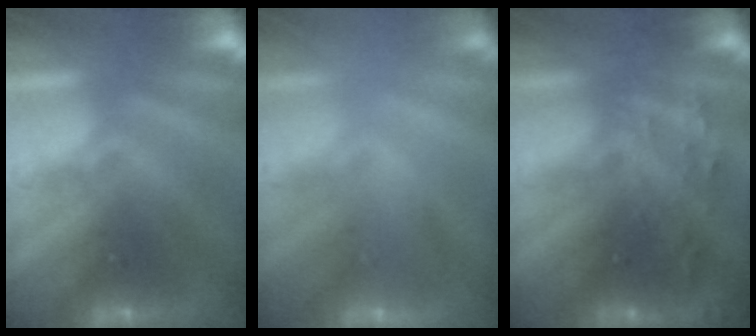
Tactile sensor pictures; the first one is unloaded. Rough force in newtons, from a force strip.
{"total": 2.3}
{"total": 2.7}